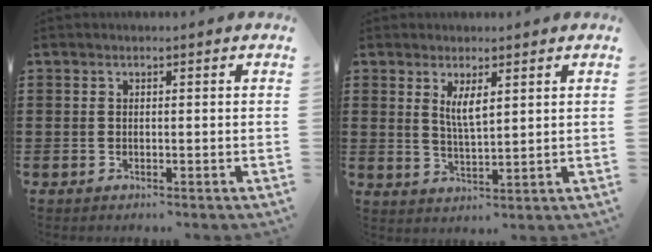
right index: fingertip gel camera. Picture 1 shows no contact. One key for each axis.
{"total": 3.7, "fx": 1.5, "fy": 1.1, "fz": 3.2, "tx": -0.067, "ty": 0.002, "tz": 0.026}